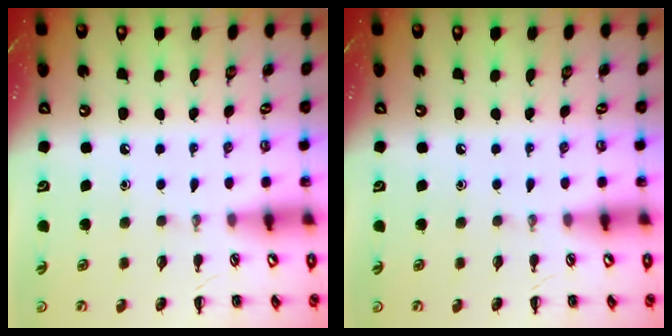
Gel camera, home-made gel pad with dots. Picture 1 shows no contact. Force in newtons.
{"total": 0.0}